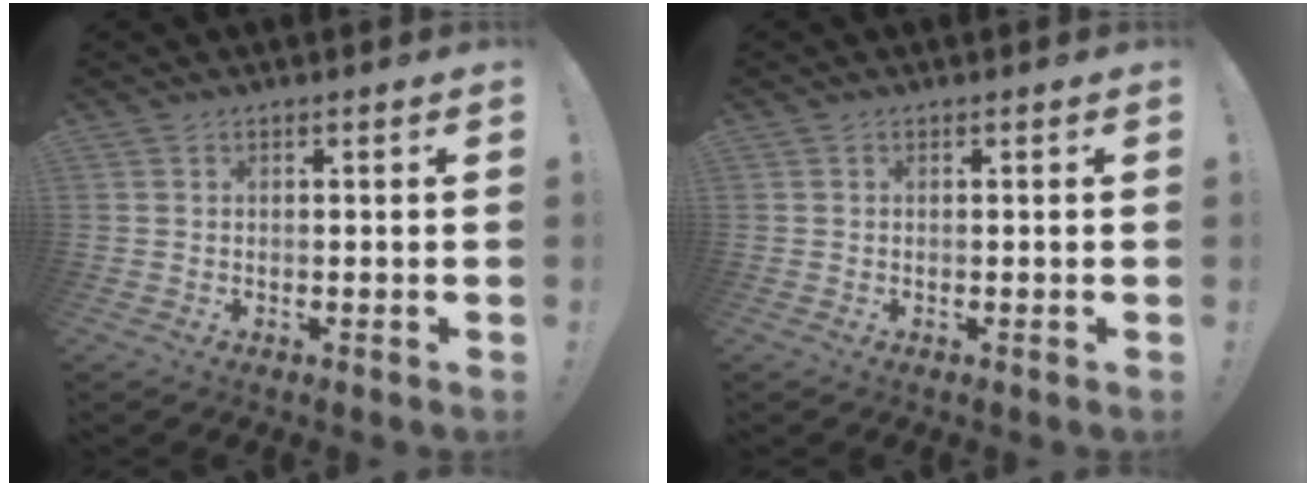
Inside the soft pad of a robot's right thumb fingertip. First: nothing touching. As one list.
[{"total": 0.0}]